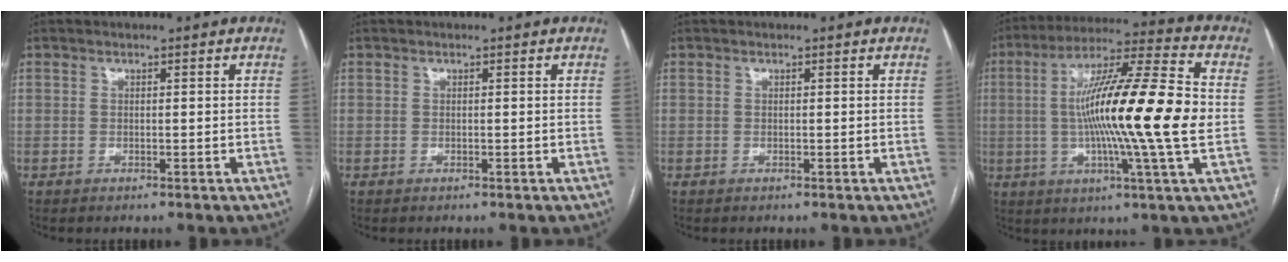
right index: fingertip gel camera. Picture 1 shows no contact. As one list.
[{"total": 0.0}, {"total": 0.0}, {"total": 19.4, "force": [-0.3, -0.4, 19.4], "torque": [-0.330, -0.001, -0.019]}]